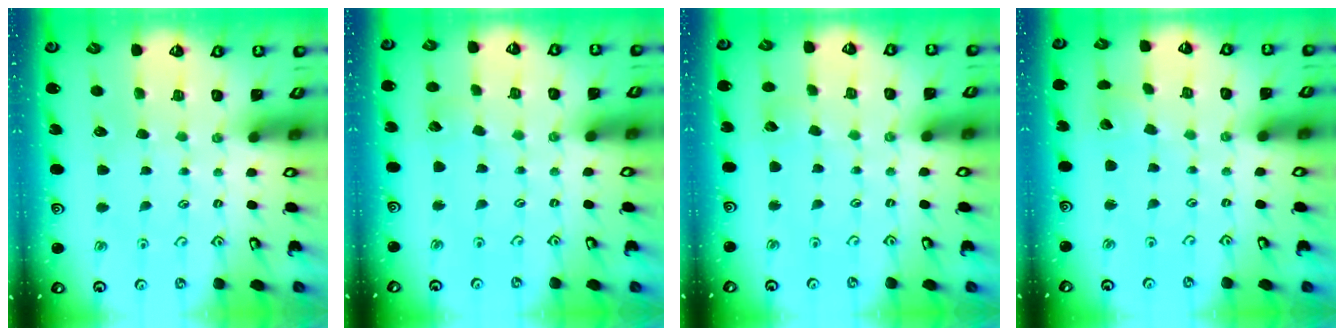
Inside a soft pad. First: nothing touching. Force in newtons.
{"total": 2.8, "press": 2.8, "slide": 0.2}
{"total": 2.8, "press": 2.8, "slide": 0.2}
{"total": 2.9, "press": 2.9, "slide": 0.1}